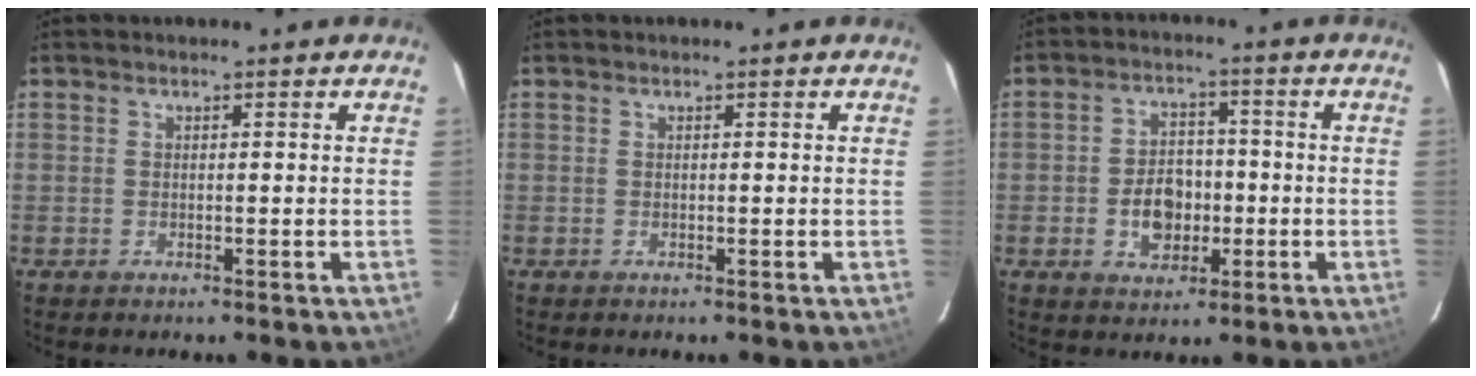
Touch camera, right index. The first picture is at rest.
{"total": 0.0}
{"total": 7.6, "force": [-2.0, 5.6, 4.7], "torque": [-0.089, 0.014, -0.022]}